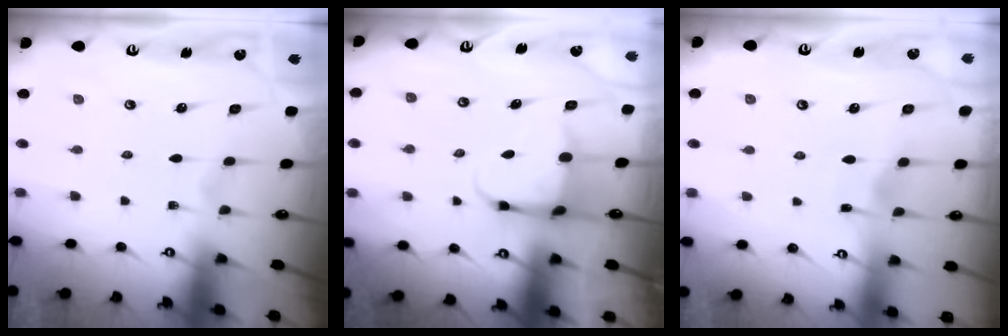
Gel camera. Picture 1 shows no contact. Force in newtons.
{"total": 3.9, "press": 3.8, "slide": 1.0}
{"total": 2.6, "press": 2.6, "slide": 0.3}